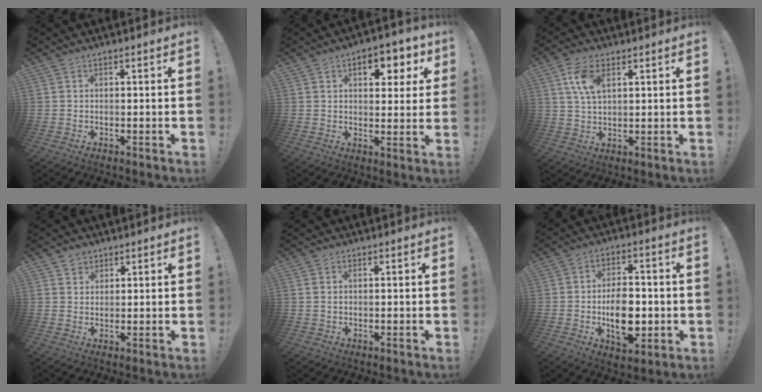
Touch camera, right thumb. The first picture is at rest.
{"total": 8.4, "force": [3.5, 4.9, 5.8], "torque": [-0.060, -0.013, 0.054]}
{"total": 8.2, "force": [3.5, 4.6, 5.8], "torque": [-0.108, -0.006, 0.065]}
{"total": 2.9, "force": [2.1, 1.9, 0.2], "torque": [-0.001, -0.010, 0.039]}
{"total": 1.2, "force": [0.5, 0.9, 0.7], "torque": [-0.009, 0.001, 0.008]}
{"total": 12.6, "force": [-2.3, 7.7, 9.8], "torque": [-0.166, 0.006, -0.037]}